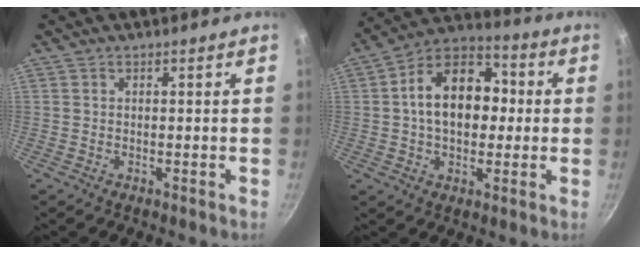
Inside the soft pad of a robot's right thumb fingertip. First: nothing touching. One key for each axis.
{"total": 16.1, "fx": 1.0, "fy": 11.2, "fz": 11.6, "tx": -0.144, "ty": 0.033, "tz": -0.003}